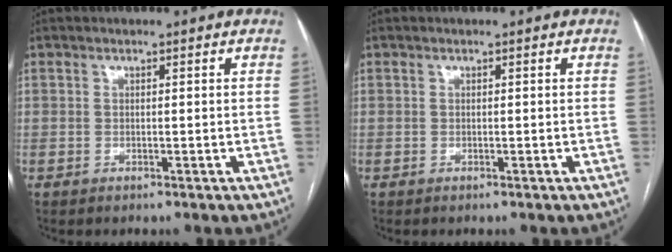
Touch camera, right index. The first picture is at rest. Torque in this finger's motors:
{"motor_torque": [0.00, 0.00, 0.00, 0.00]}